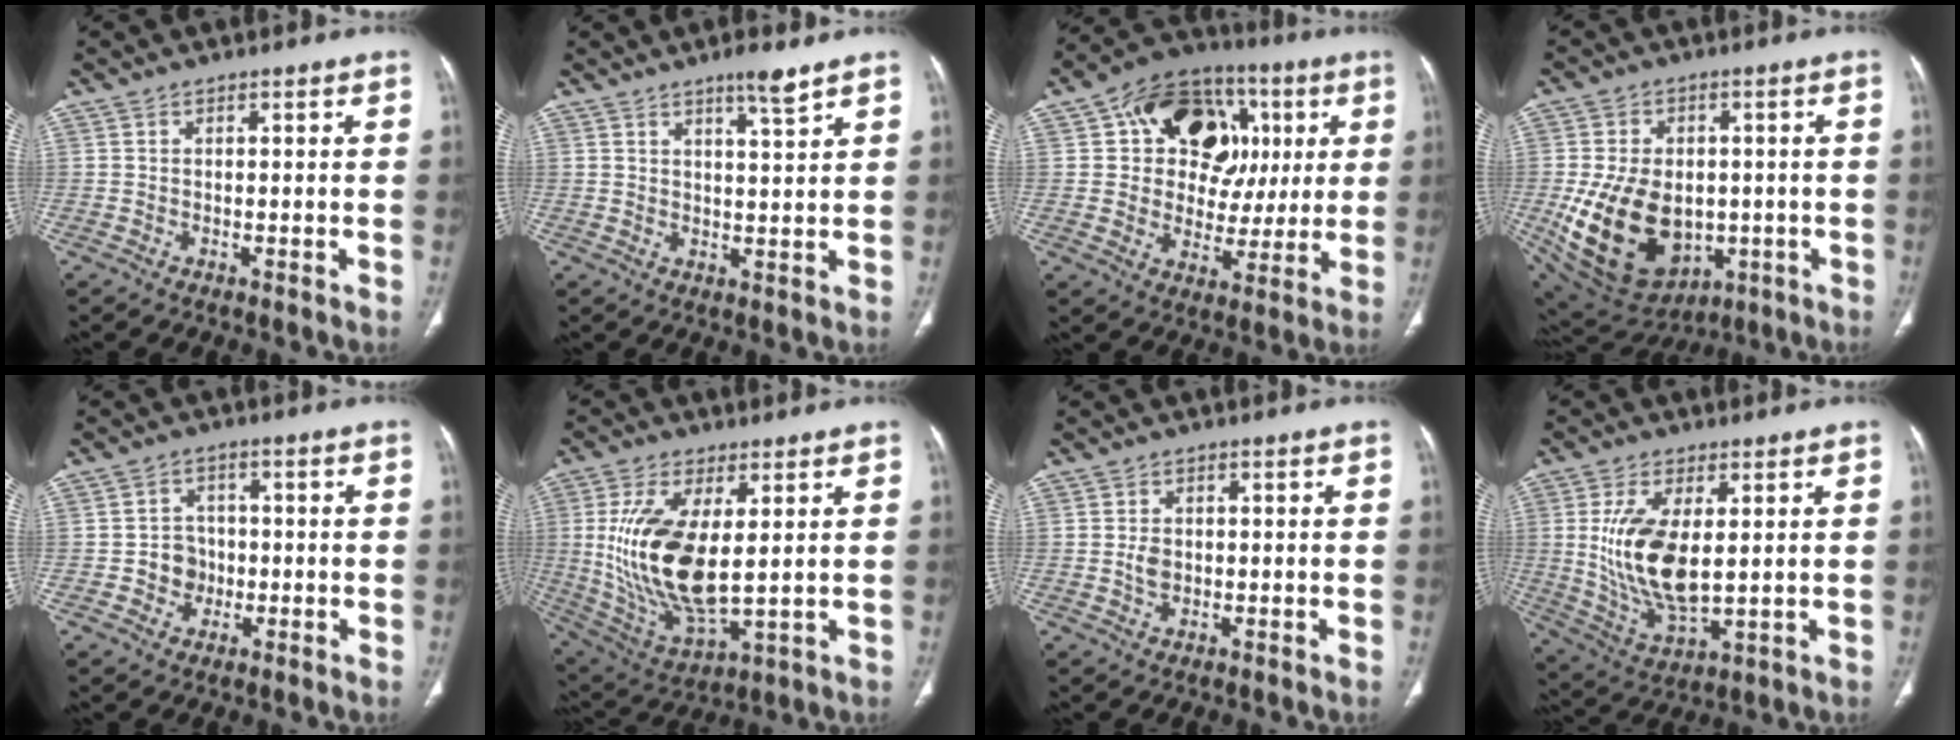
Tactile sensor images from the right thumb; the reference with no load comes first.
{"total": 4.2, "force": [3.1, 0.2, 2.9], "torque": [-0.041, -0.024, 0.050]}
{"total": 20.8, "force": [5.6, 15.2, 13.0], "torque": [-0.134, 0.023, 0.086]}
{"total": 19.5, "force": [-2.6, 13.8, 13.5], "torque": [-0.223, -0.004, -0.007]}
{"total": 4.8, "force": [-1.0, 4.4, 1.6], "torque": [0.003, 0.012, -0.021]}
{"total": 17.9, "force": [2.0, 8.0, 15.9], "torque": [-0.314, -0.022, 0.054]}
{"total": 2.4, "force": [-0.1, 1.9, 1.6], "torque": [-0.025, 0.002, -0.002]}
{"total": 14.1, "force": [1.7, 6.8, 12.2], "torque": [-0.236, -0.020, 0.047]}